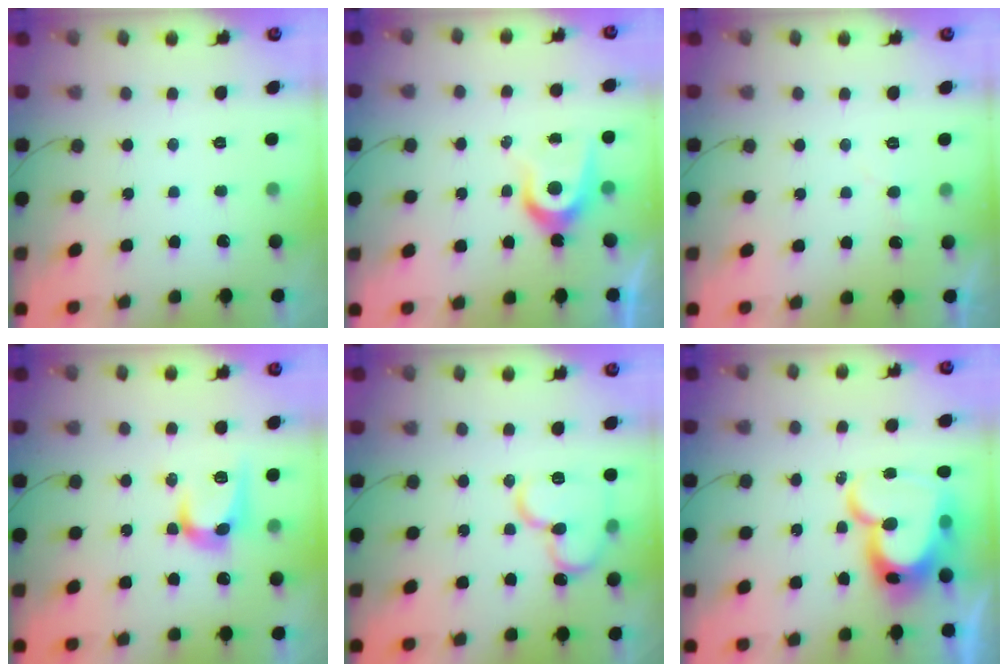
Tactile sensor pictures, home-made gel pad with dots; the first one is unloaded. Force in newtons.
{"total": 7.5, "press": 7.5, "slide": 0.4}
{"total": 3.9, "press": 3.8, "slide": 0.3}
{"total": 11.5, "press": 11.5, "slide": 0.3}
{"total": 13.3, "press": 13.2, "slide": 1.8}
{"total": 19.5, "press": 19.4, "slide": 1.8}